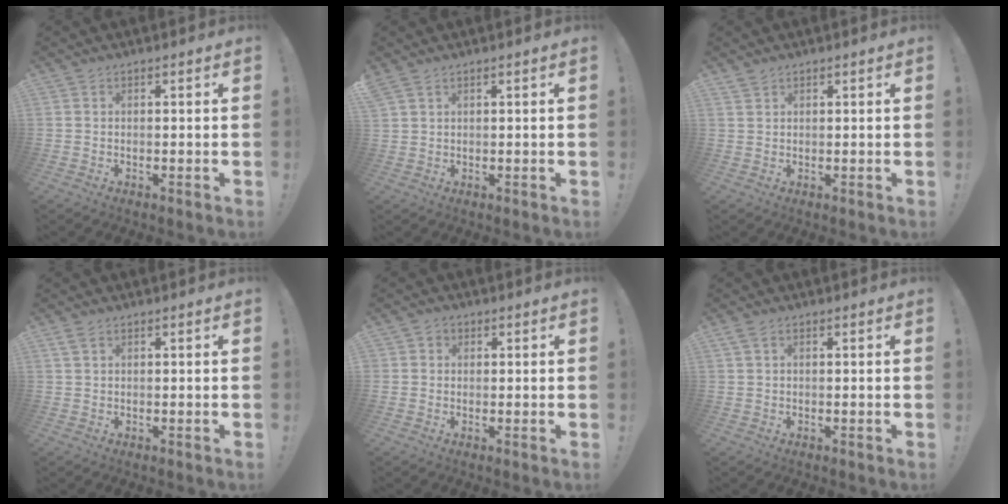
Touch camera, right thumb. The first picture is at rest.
{"total": 2.1, "force": [1.6, 0.9, 1.1], "torque": [-0.022, -0.004, 0.031]}
{"total": 1.8, "force": [1.6, 0.9, 0.1], "torque": [0.006, -0.007, 0.029]}
{"total": 2.2, "force": [1.3, 1.1, 1.5], "torque": [-0.030, 0.004, 0.024]}
{"total": 2.0, "force": [0.5, 1.9, 0.5], "torque": [-0.003, 0.001, 0.008]}
{"total": 1.7, "force": [0.9, 1.1, 1.0], "torque": [-0.011, 0.002, 0.016]}